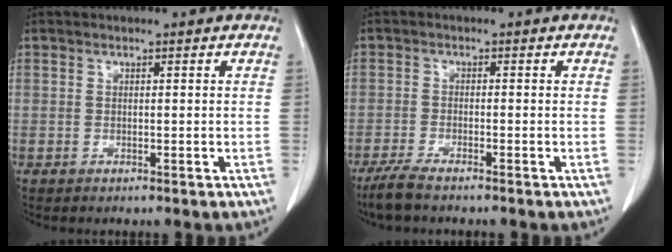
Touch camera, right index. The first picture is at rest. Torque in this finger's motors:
{"motor_torque": [0.11, -0.02, 0.08, 0.02]}